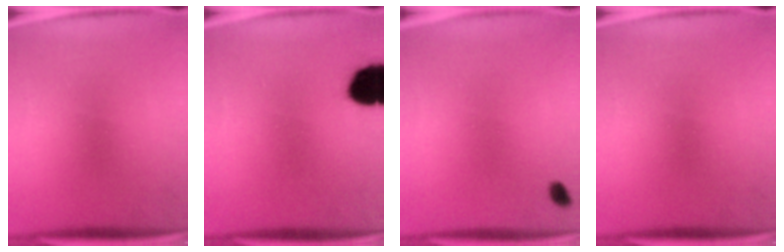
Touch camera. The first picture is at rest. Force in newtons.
{"total": 11.7}
{"total": 1.2}
{"total": 0.0}